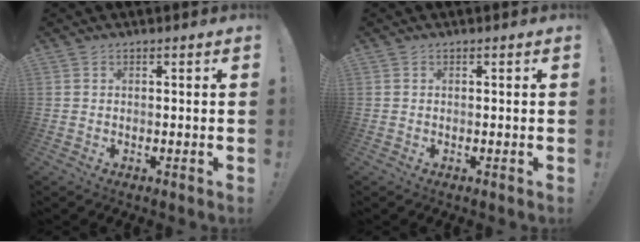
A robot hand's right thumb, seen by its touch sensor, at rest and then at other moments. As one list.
[{"total": 0.0}]